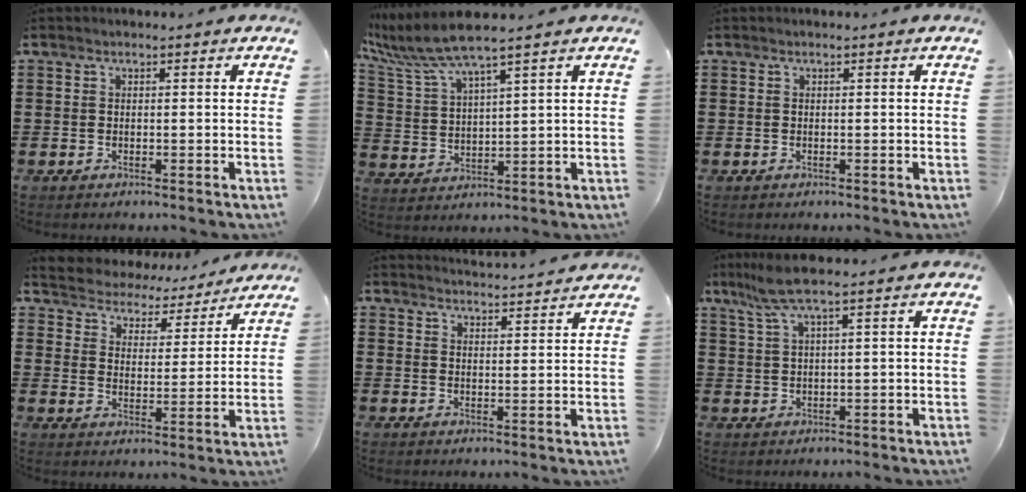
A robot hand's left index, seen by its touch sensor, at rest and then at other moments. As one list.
[{"total": 7.5, "force": [6.2, 0.2, 4.2], "torque": [-0.110, -0.024, 0.106]}, {"total": 0.0}, {"total": 4.1, "force": [4.0, 0.6, -0.7], "torque": [-0.015, -0.033, 0.065]}, {"total": 3.0, "force": [3.0, -0.2, 0.0], "torque": [-0.010, -0.015, 0.055]}, {"total": 5.1, "force": [3.0, 0.2, 4.1], "torque": [-0.094, 0.003, 0.052]}]